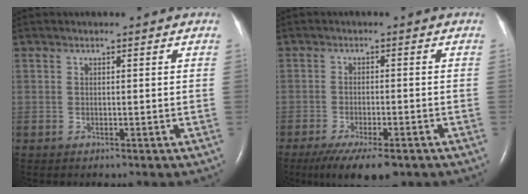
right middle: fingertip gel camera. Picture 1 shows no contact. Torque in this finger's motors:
{"motor_torque": [0.82, -0.75, 0.45, 0.05]}